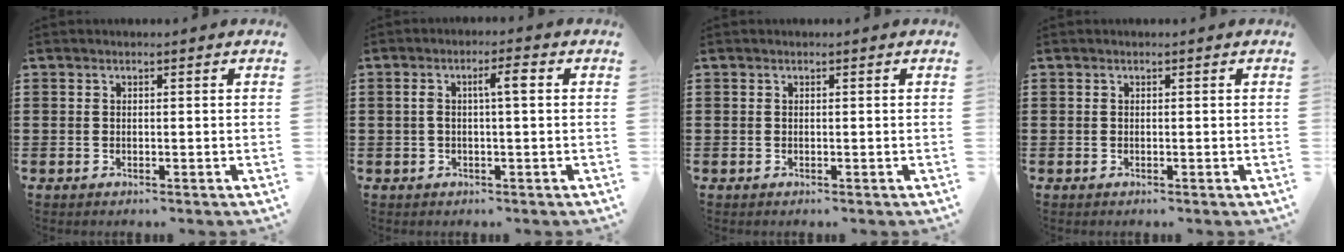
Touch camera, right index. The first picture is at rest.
{"total": 3.5, "force": [0.4, 0.5, 3.5], "torque": [-0.059, 0.002, 0.000]}
{"total": 0.0}
{"total": 0.0}